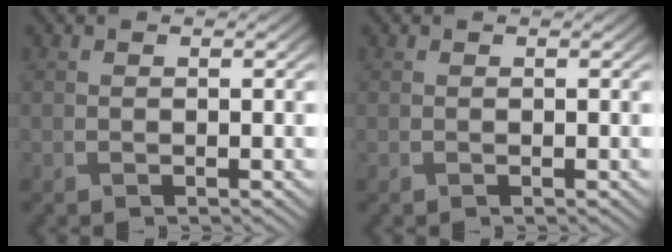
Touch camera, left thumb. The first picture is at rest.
{"total": 0.0}